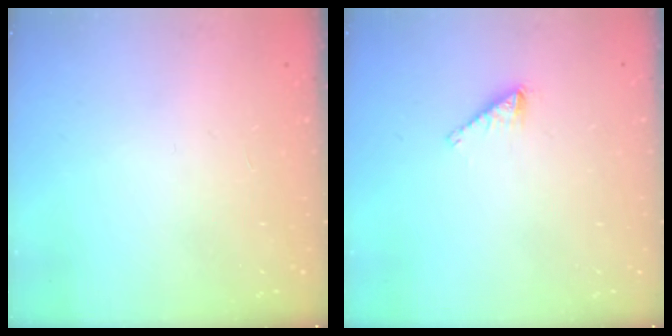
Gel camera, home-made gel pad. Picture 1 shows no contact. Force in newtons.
{"total": 1.7, "press": 1.7, "slide": 0.2}